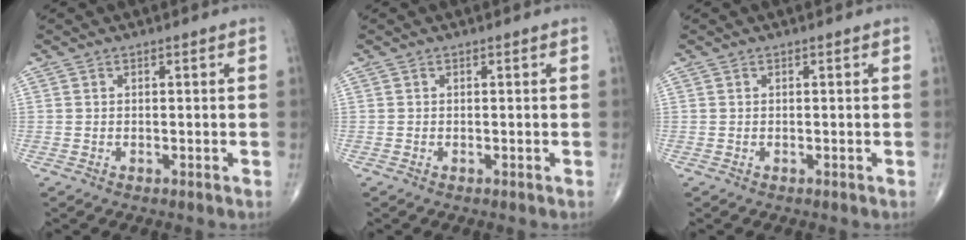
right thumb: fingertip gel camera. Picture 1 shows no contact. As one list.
[{"total": 0.0}, {"total": 0.0}]